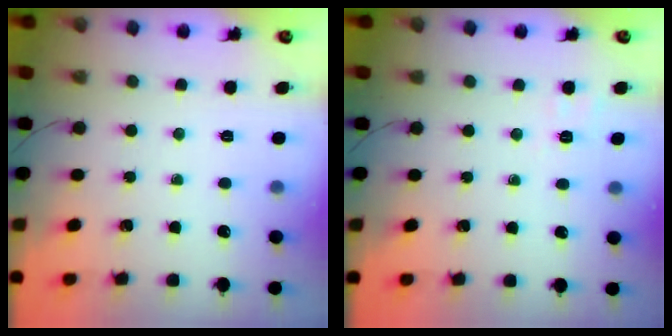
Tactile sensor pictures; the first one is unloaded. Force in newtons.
{"total": 2.9, "press": 2.2, "slide": 1.9}